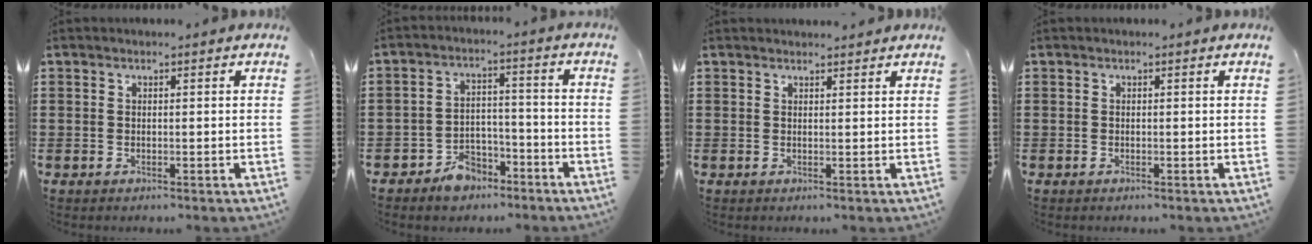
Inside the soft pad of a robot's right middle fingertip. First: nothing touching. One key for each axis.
{"total": 5.0, "fx": -4.4, "fy": 2.2, "fz": 1.0, "tx": -0.019, "ty": 0.017, "tz": -0.085}
{"total": 1.2, "fx": 1.2, "fy": -0.1, "fz": 0.1, "tx": -0.004, "ty": -0.003, "tz": 0.023}
{"total": 0.0}